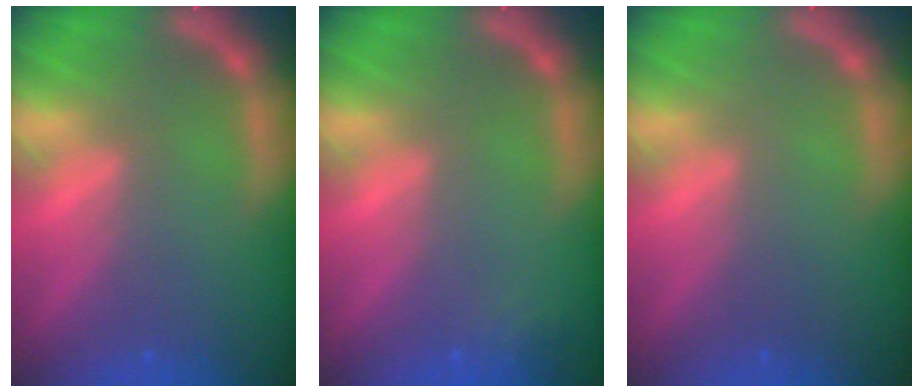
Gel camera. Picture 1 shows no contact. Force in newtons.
{"total": 1.4}
{"total": 0.0}